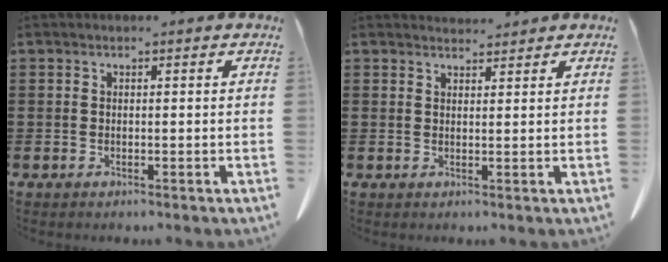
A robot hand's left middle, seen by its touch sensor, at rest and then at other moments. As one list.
[{"total": 2.0, "force": [2.0, 0.4, 0.1], "torque": [0.000, -0.005, 0.036]}]